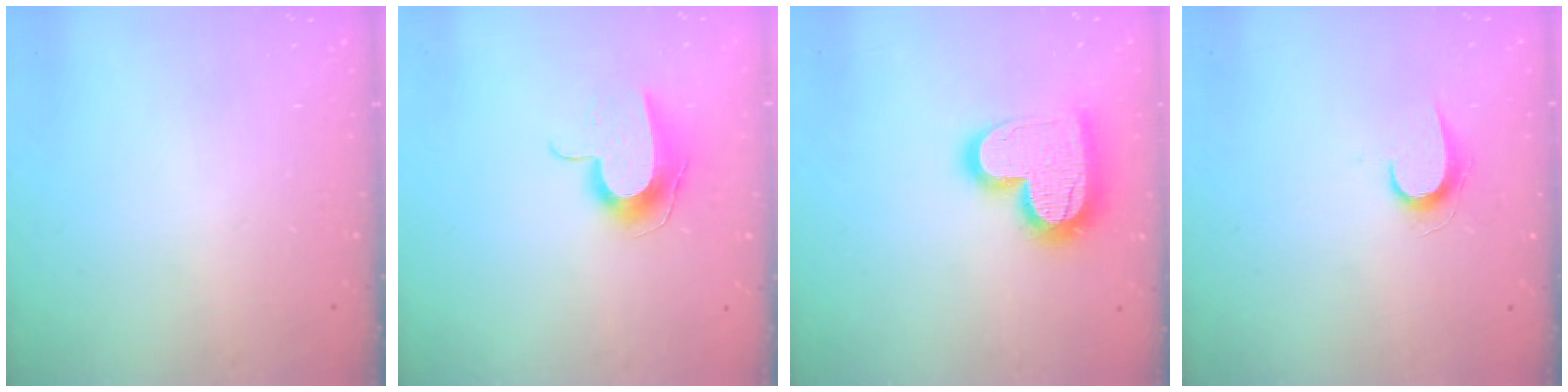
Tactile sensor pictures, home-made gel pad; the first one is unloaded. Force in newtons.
{"total": 10.7, "press": 10.6, "slide": 0.8}
{"total": 16.9, "press": 16.9, "slide": 1.3}
{"total": 5.9, "press": 5.9, "slide": 0.6}